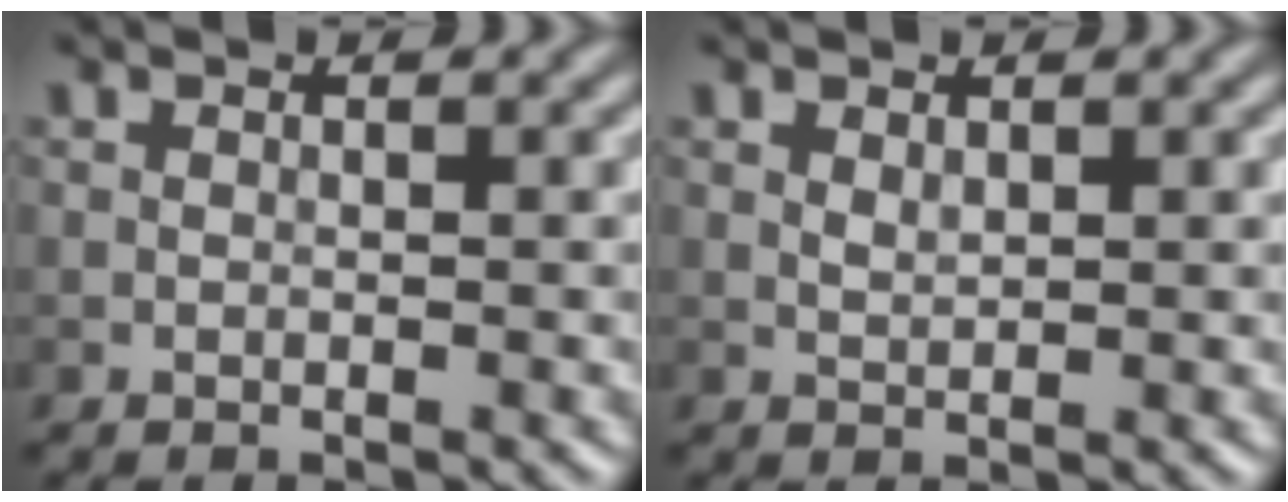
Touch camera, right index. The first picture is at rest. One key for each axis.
{"total": 0.8, "fx": 0.5, "fy": 0.4, "fz": 0.6, "tx": -0.015, "ty": -0.002, "tz": 0.012}